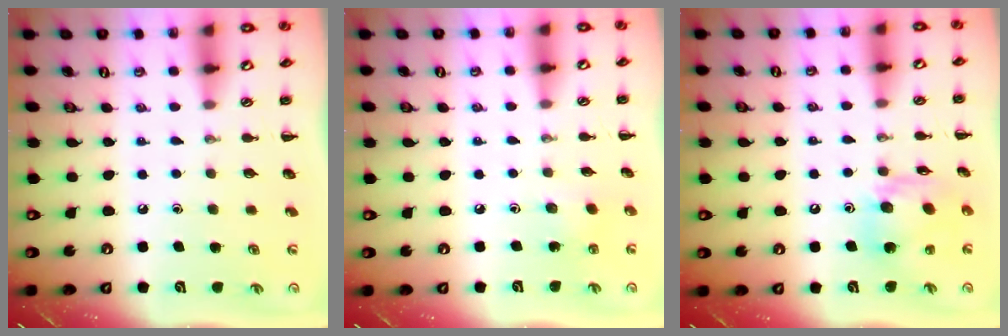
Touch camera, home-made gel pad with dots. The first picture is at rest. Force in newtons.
{"total": 2.1, "press": 2.1, "slide": 0.5}
{"total": 13.4, "press": 13.3, "slide": 1.8}